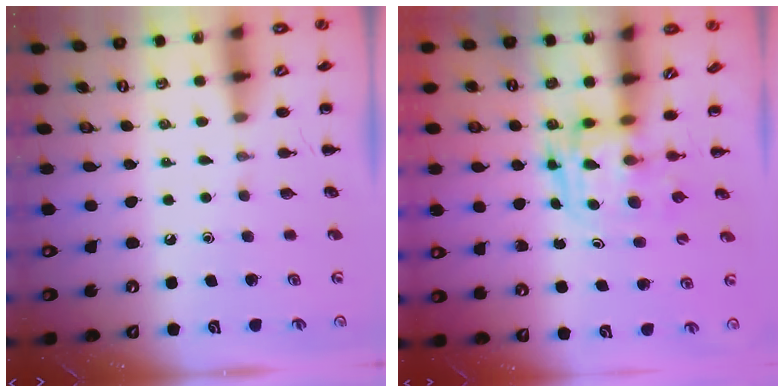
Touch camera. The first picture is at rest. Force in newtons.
{"total": 3.1, "press": 3.1, "slide": 0.5}